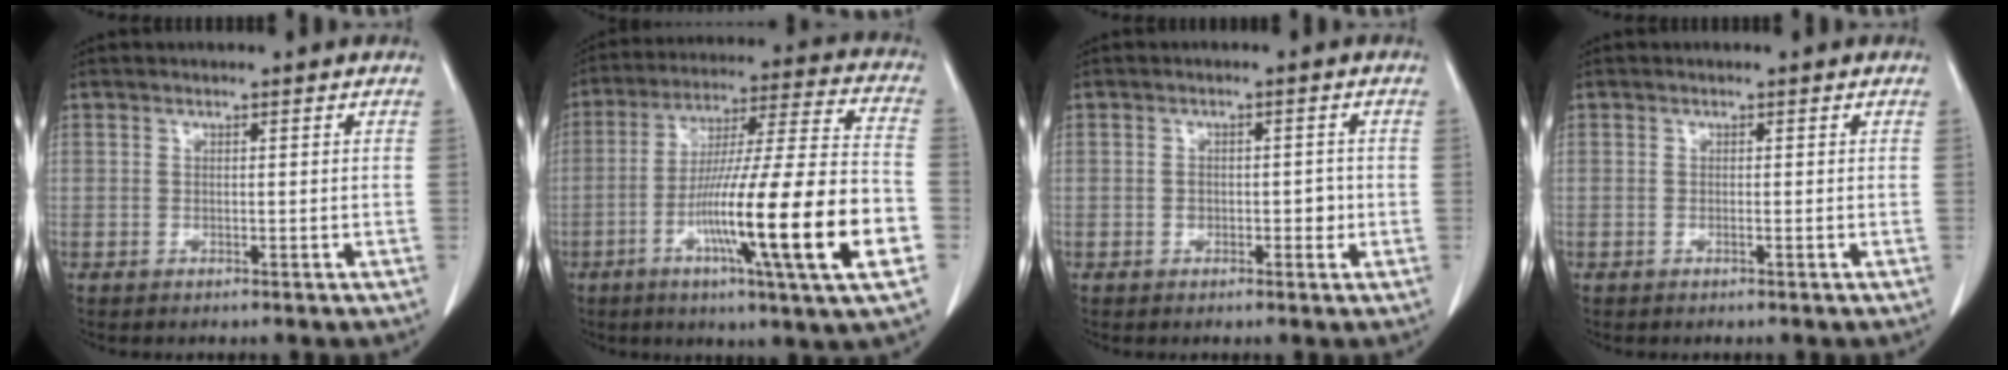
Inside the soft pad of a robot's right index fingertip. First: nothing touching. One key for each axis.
{"total": 22.5, "fx": -7.3, "fy": 0.0, "fz": 21.3, "tx": -0.340, "ty": -0.019, "tz": -0.124}
{"total": 2.5, "fx": -0.5, "fy": 1.6, "fz": 1.8, "tx": -0.022, "ty": 0.005, "tz": -0.006}
{"total": 0.0}